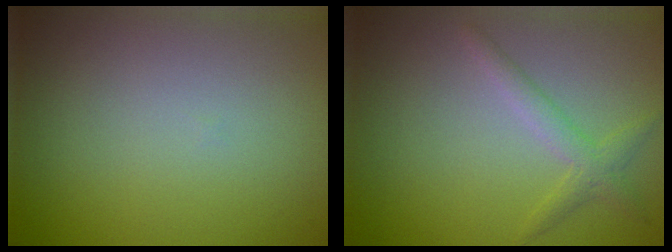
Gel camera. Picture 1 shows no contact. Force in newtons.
{"total": 1.8, "press": 1.8, "slide": 0.0}